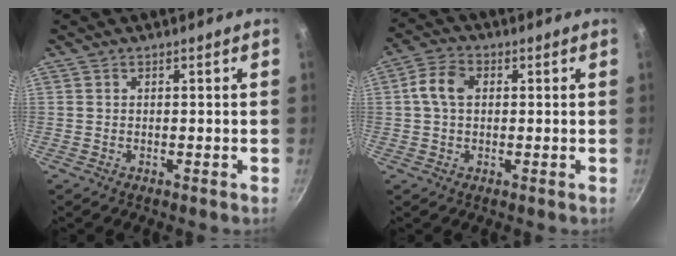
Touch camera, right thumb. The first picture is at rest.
{"total": 6.1, "force": [0.9, 4.1, 4.5], "torque": [-0.088, 0.017, 0.007]}